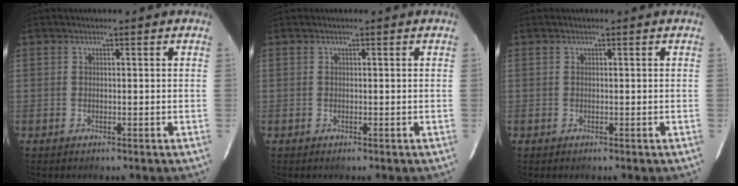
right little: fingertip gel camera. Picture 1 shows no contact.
{"total": 0.0}
{"total": 0.0}